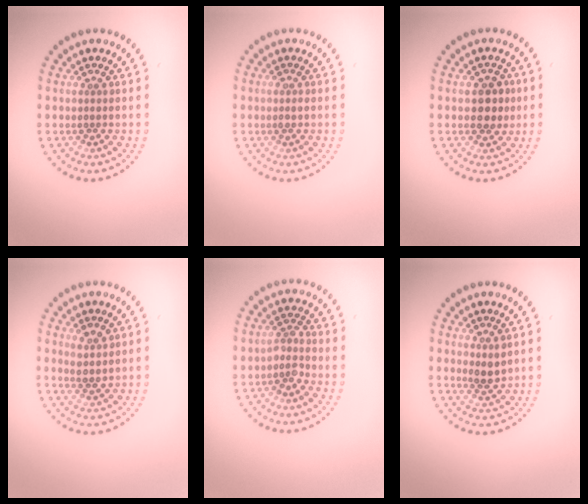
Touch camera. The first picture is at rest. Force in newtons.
{"total": 0.8, "press": 0.7, "slide": 0.4}
{"total": 2.6, "press": 2.6, "slide": 0.5}
{"total": 1.9, "press": 1.5, "slide": 1.1}
{"total": 1.8, "press": 1.3, "slide": 1.3}
{"total": 1.7, "press": 1.5, "slide": 0.8}